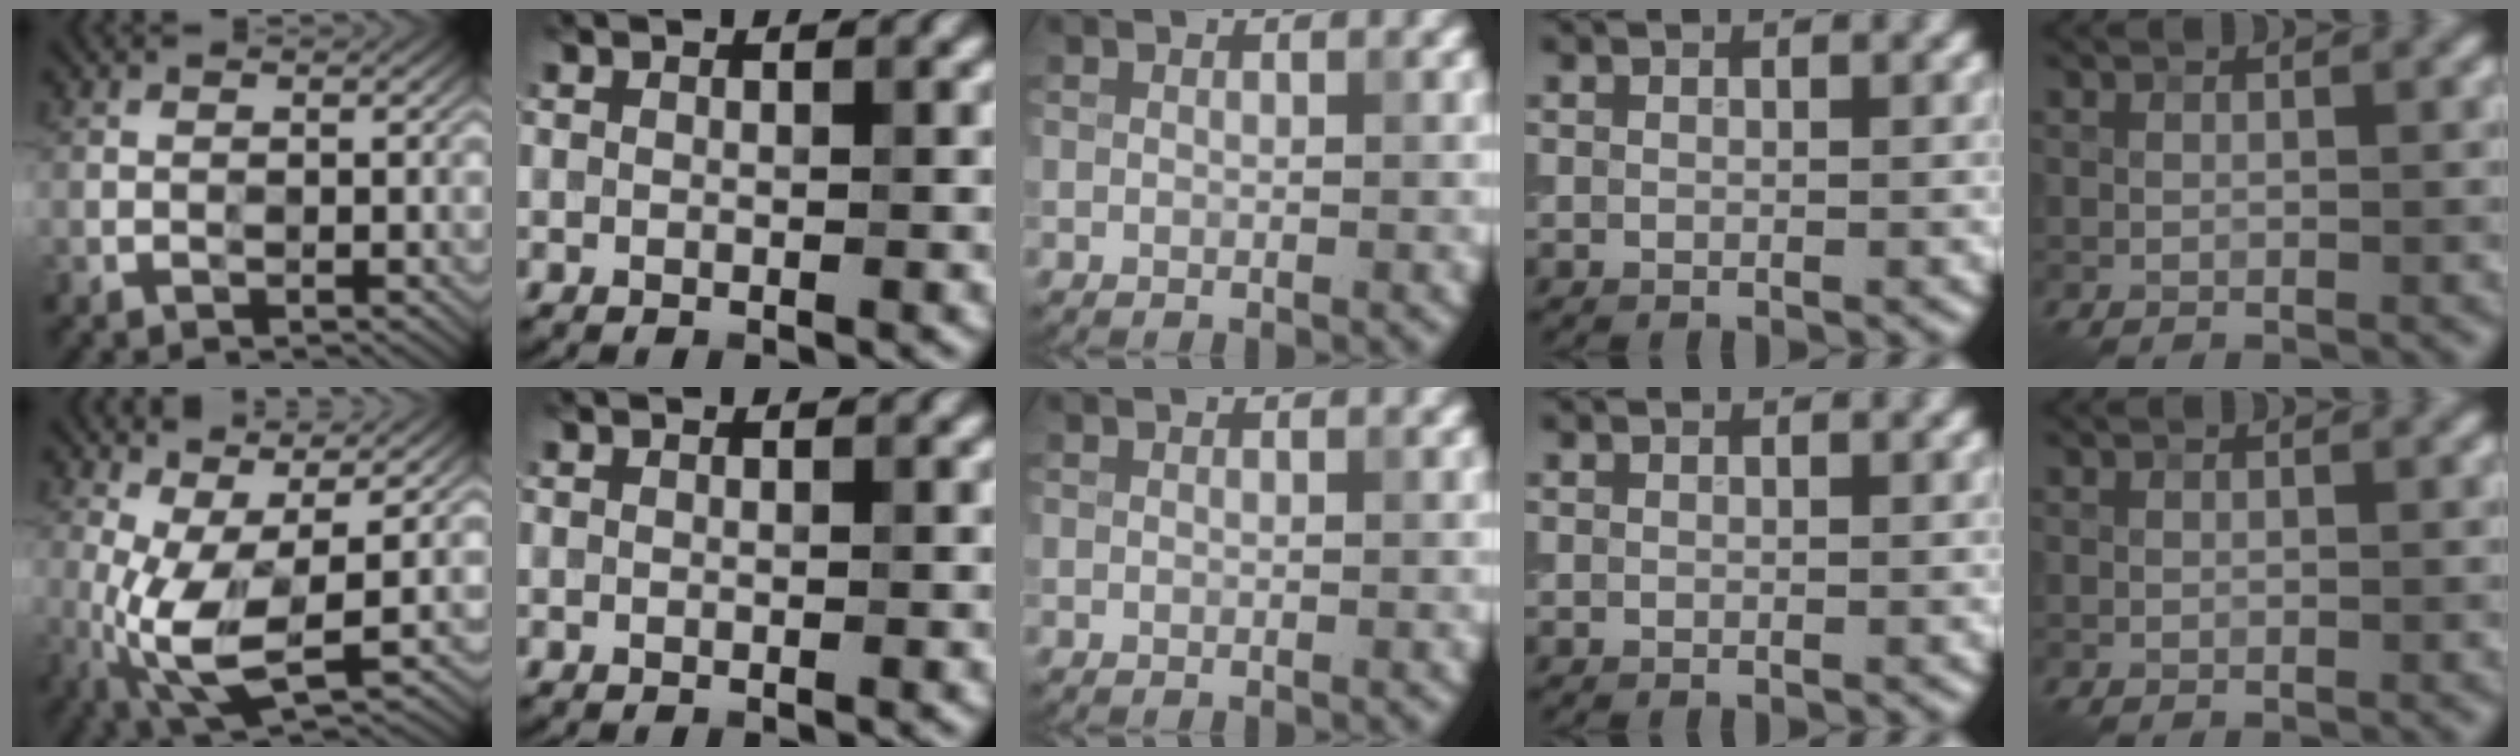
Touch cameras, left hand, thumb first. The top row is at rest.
{"thumb": {"total": 9.8, "force": [-1.2, 4.0, 8.9], "torque": [-0.210, -0.002, -0.021]}}